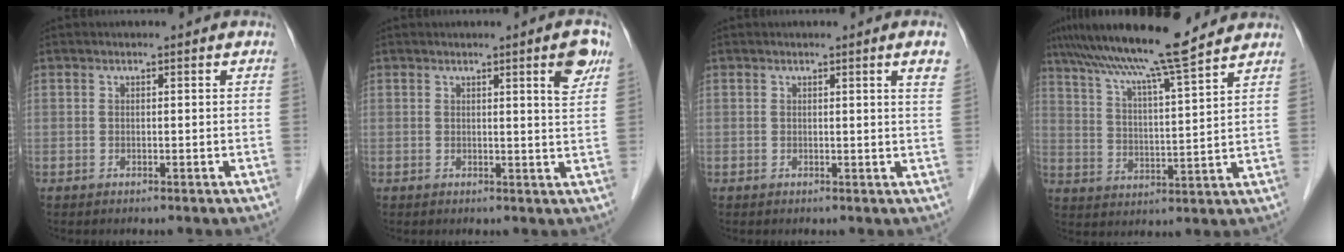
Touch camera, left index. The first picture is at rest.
{"total": 4.2, "force": [2.2, 0.0, 3.6], "torque": [-0.040, -0.008, 0.027]}
{"total": 2.9, "force": [1.7, -0.4, 2.3], "torque": [-0.029, -0.006, 0.016]}
{"total": 15.0, "force": [12.6, -0.3, 8.1], "torque": [-0.143, 0.019, 0.198]}